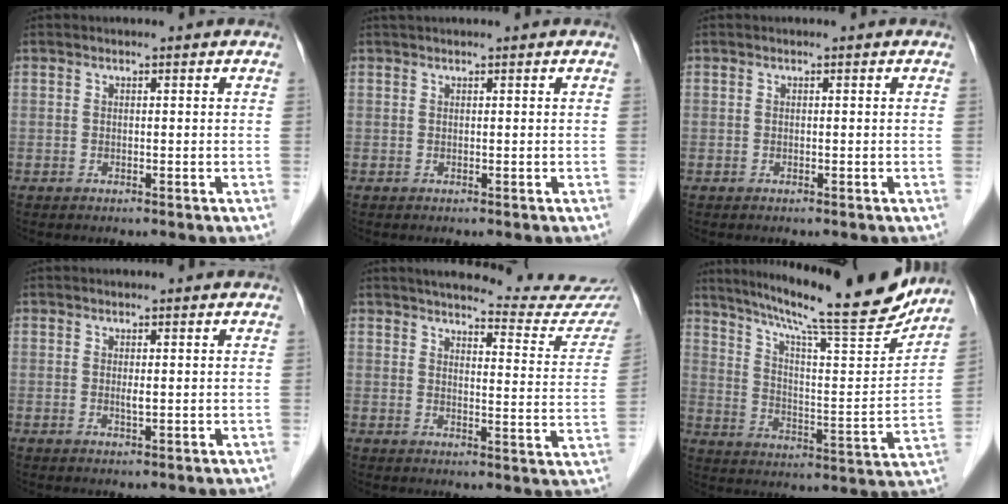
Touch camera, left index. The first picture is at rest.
{"total": 1.3, "force": [1.2, 0.0, 0.5], "torque": [-0.008, 0.021, 0.025]}
{"total": 0.0}
{"total": 0.9, "force": [0.2, 0.1, 0.8], "torque": [-0.022, -0.005, 0.003]}
{"total": 18.3, "force": [17.2, 1.5, 6.0], "torque": [-0.067, -0.074, 0.188]}
{"total": 22.3, "force": [19.3, 1.5, 10.9], "torque": [-0.181, -0.030, 0.278]}